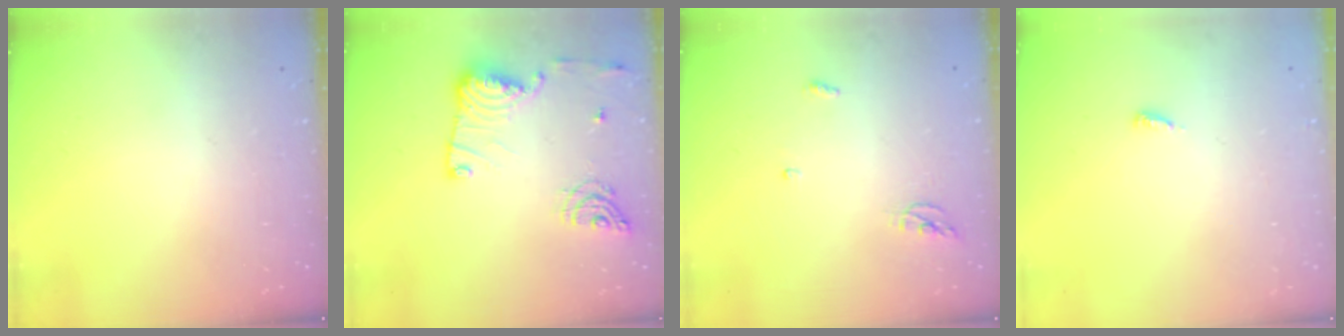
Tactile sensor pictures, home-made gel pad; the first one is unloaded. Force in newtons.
{"total": 13.9, "press": 13.9, "slide": 0.8}
{"total": 3.6, "press": 3.6, "slide": 0.3}
{"total": 2.9, "press": 2.9, "slide": 0.2}